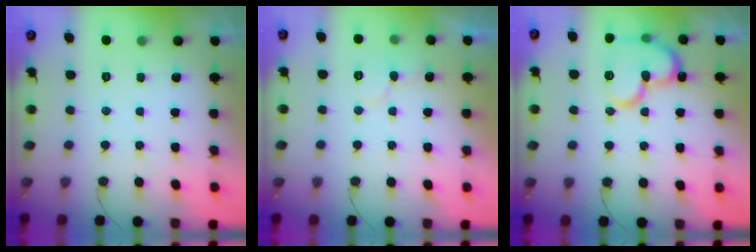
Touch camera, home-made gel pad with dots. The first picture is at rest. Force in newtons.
{"total": 7.2, "press": 7.2, "slide": 0.5}
{"total": 17.2, "press": 17.1, "slide": 1.6}